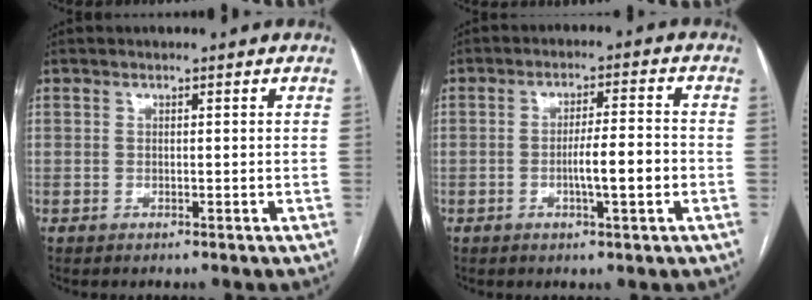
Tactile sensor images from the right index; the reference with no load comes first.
{"total": 6.1, "force": [-1.6, 0.6, 5.9], "torque": [-0.102, 0.006, -0.022]}